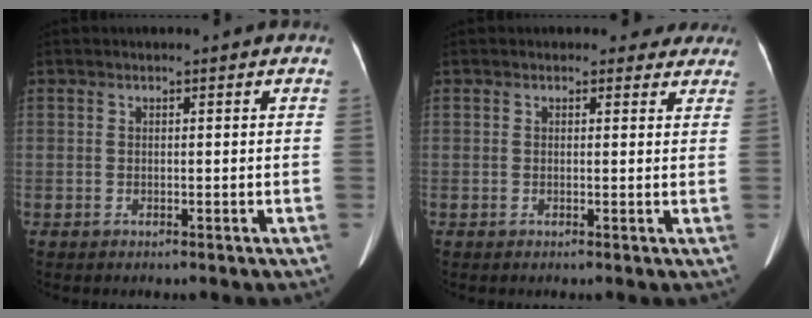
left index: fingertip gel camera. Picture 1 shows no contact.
{"total": 3.3, "force": [2.8, 1.6, 0.3], "torque": [0.015, 0.000, 0.017]}